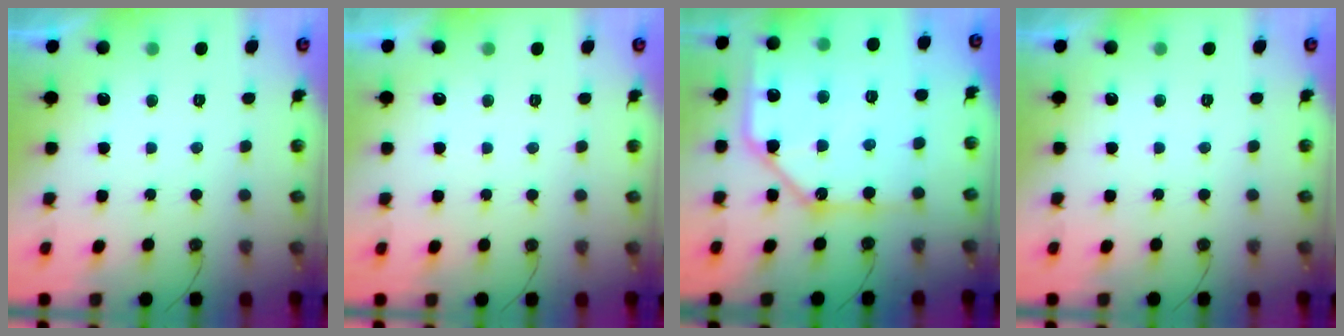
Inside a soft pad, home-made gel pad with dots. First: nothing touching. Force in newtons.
{"total": 2.9, "press": 2.9, "slide": 0.4}
{"total": 16.5, "press": 16.4, "slide": 1.7}
{"total": 0.0}